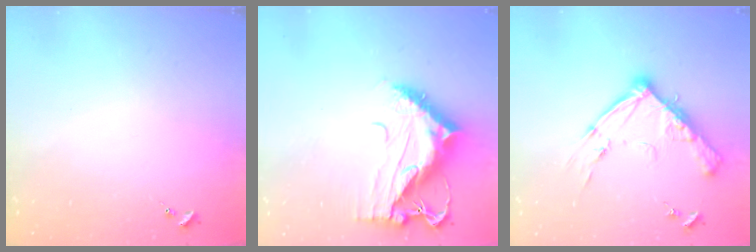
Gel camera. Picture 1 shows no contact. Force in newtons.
{"total": 13.7, "press": 13.6, "slide": 1.3}
{"total": 16.4, "press": 16.3, "slide": 1.4}